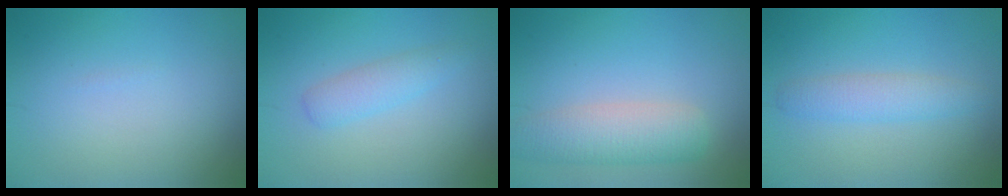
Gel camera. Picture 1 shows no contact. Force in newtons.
{"total": 2.0, "press": 2.0, "slide": 0.1}
{"total": 4.2, "press": 4.2, "slide": 0.2}
{"total": 2.5, "press": 2.5, "slide": 0.2}